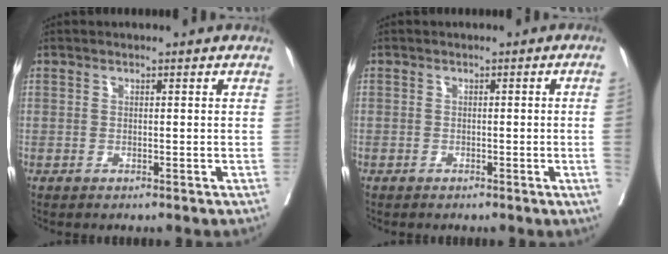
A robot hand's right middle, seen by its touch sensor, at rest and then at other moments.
{"total": 2.5, "force": [-0.5, -1.0, 2.2], "torque": [-0.028, -0.004, -0.007]}